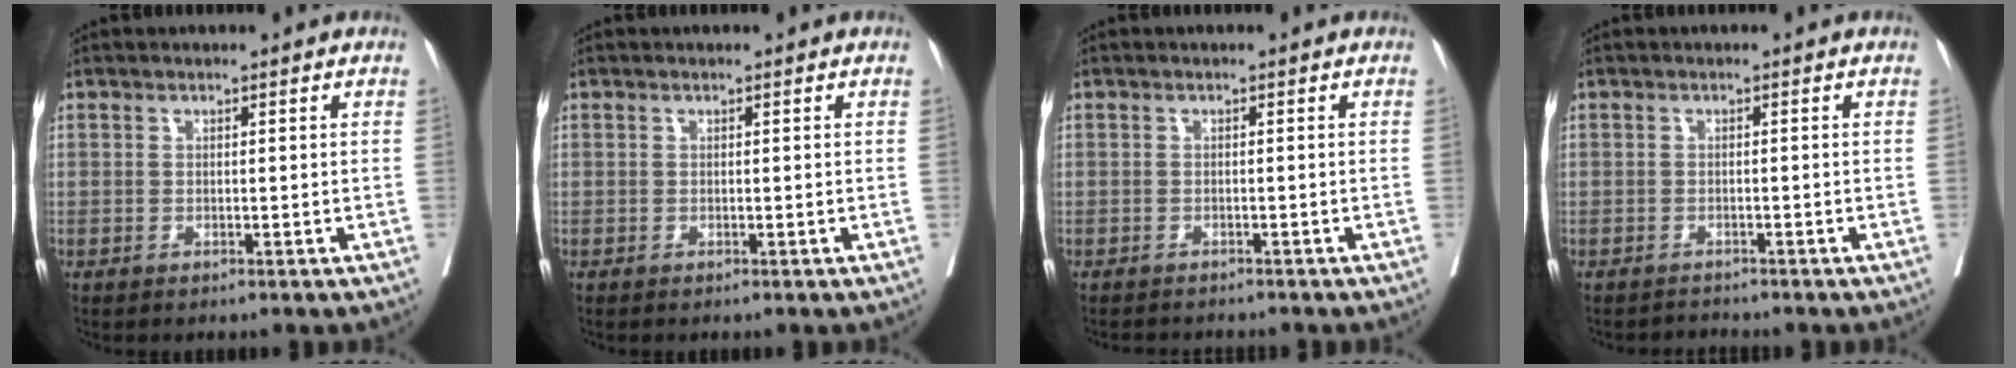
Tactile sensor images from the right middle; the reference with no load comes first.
{"total": 0.0}
{"total": 3.3, "force": [-3.2, 0.5, 0.7], "torque": [-0.006, -0.006, -0.044]}
{"total": 1.2, "force": [-1.1, 0.0, -0.4], "torque": [0.007, -0.008, -0.017]}